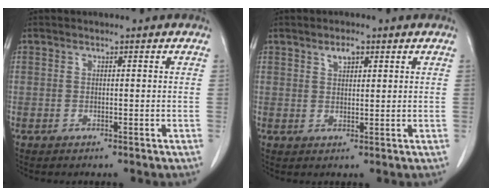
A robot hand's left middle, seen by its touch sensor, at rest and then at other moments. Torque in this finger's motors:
{"motor_torque": [0.15, -0.11, 0.02, 0.00]}